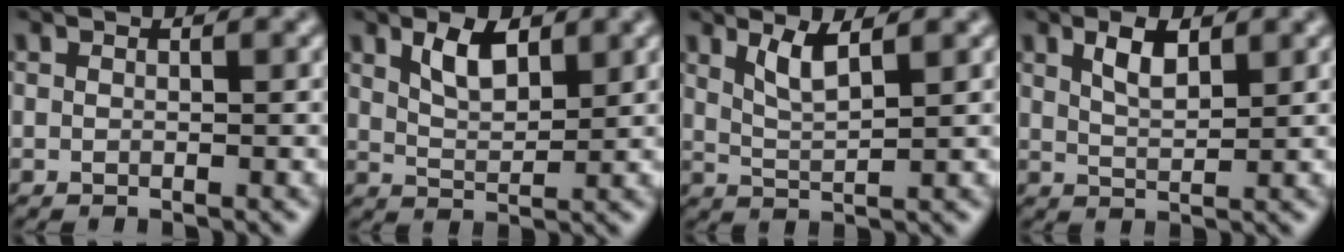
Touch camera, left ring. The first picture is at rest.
{"total": 3.3, "force": [1.8, 1.5, 2.3], "torque": [-0.045, 0.000, 0.036]}
{"total": 2.7, "force": [1.7, 0.5, 2.0], "torque": [-0.039, -0.006, 0.036]}
{"total": 2.7, "force": [1.6, 1.0, 2.0], "torque": [-0.040, 0.001, 0.029]}